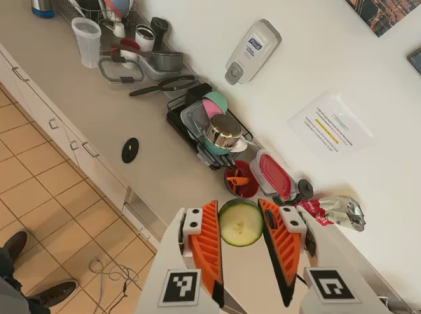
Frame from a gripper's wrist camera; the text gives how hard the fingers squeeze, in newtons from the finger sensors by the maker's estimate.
{"total": 8.3, "left": 8.2, "right": 8.3}